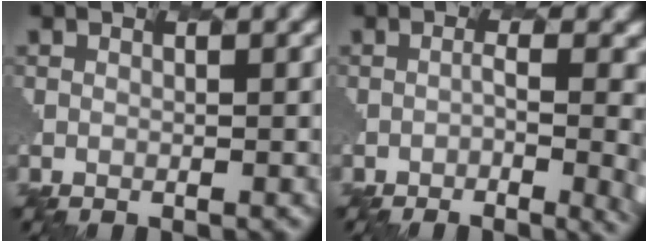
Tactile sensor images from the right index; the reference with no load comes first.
{"total": 5.0, "force": [-1.8, 1.3, 4.5], "torque": [-0.067, -0.016, -0.017]}